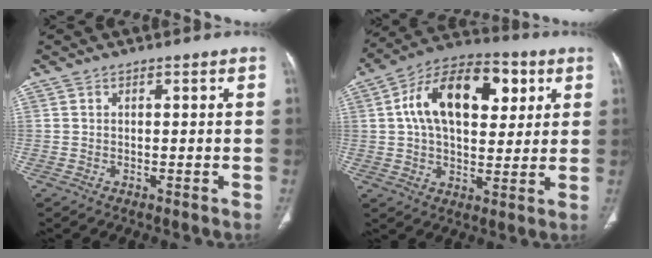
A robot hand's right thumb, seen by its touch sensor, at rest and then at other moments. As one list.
[{"total": 19.8, "force": [5.5, 11.5, 15.1], "torque": [-0.214, 0.010, 0.079]}]